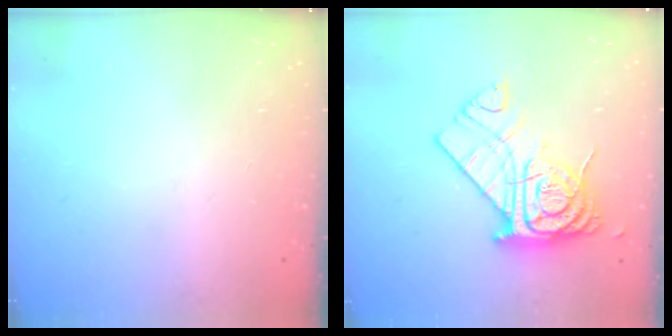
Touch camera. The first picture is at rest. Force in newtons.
{"total": 15.3, "press": 15.2, "slide": 1.5}